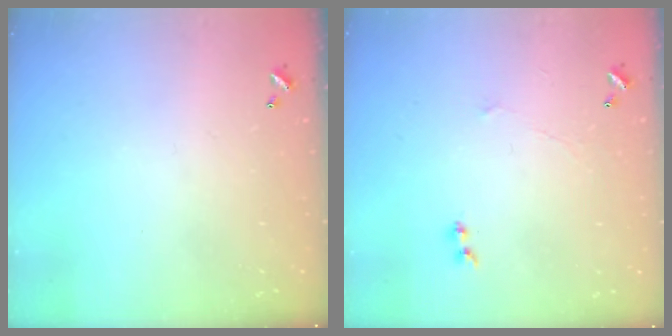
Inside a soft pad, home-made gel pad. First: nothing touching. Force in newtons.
{"total": 1.6, "press": 1.3, "slide": 0.9}